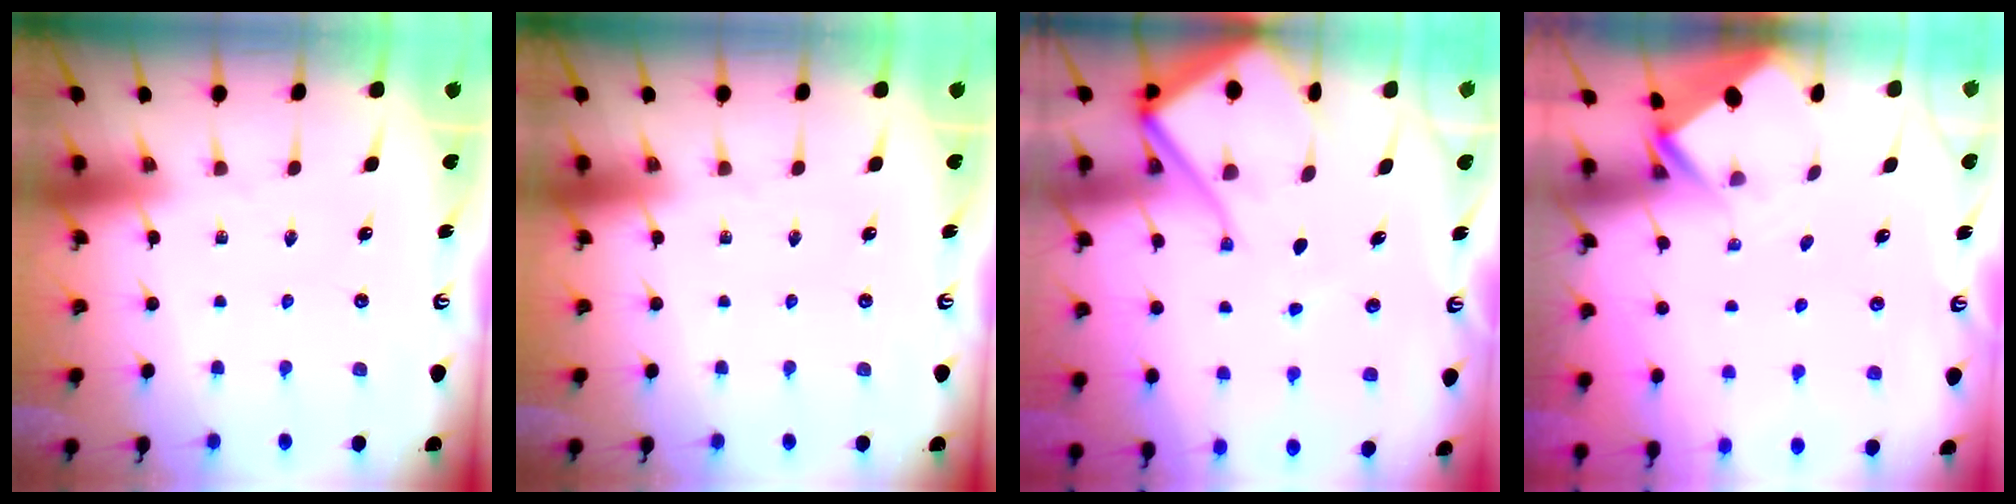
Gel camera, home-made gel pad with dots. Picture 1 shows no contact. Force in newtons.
{"total": 0.0}
{"total": 12.7, "press": 12.6, "slide": 1.3}
{"total": 2.2, "press": 2.2, "slide": 0.1}